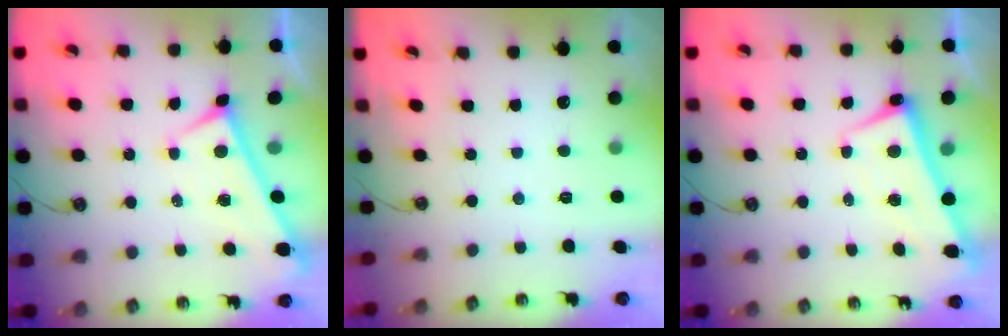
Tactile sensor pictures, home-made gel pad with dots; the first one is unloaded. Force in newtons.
{"total": 0.0}
{"total": 2.6, "press": 2.5, "slide": 0.3}